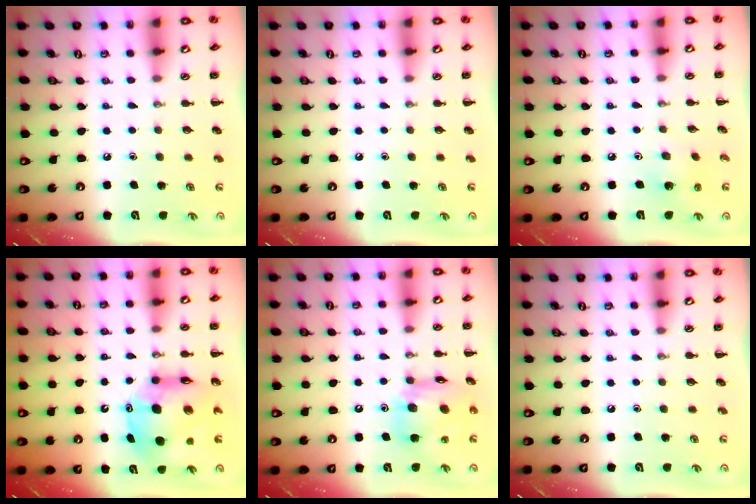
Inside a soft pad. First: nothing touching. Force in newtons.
{"total": 0.0}
{"total": 2.2, "press": 2.1, "slide": 0.7}
{"total": 11.7, "press": 11.1, "slide": 3.5}
{"total": 14.6, "press": 14.1, "slide": 3.8}
{"total": 0.0}